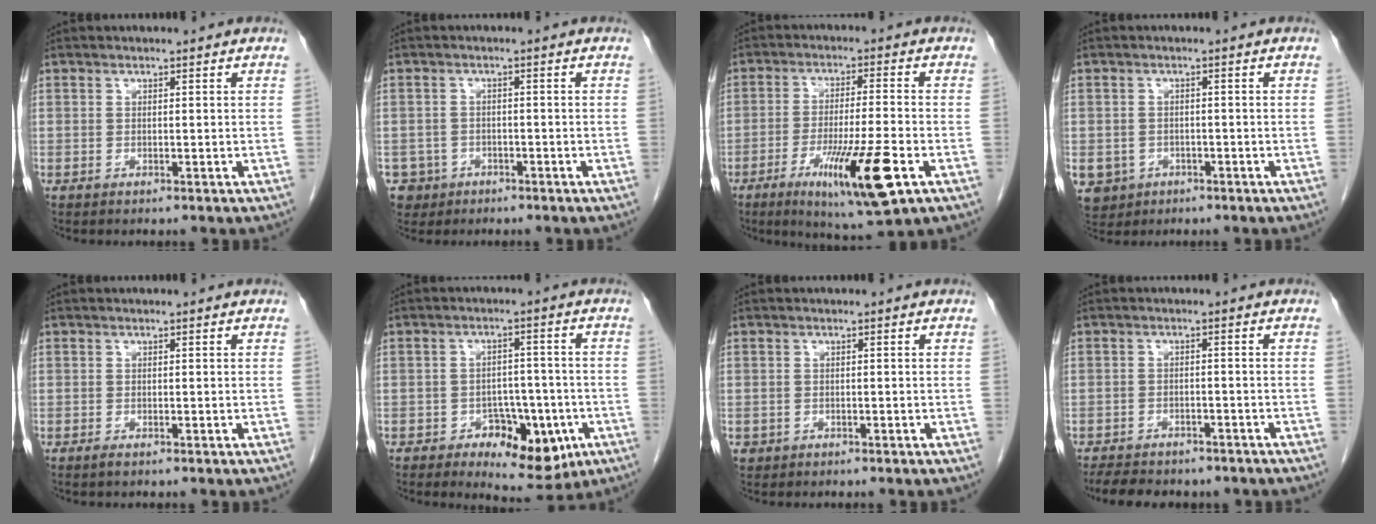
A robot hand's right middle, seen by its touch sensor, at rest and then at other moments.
{"total": 4.1, "force": [-2.1, 3.5, -0.1], "torque": [0.005, 0.011, -0.035]}
{"total": 12.6, "force": [-5.4, 0.7, 11.4], "torque": [-0.199, -0.032, -0.083]}
{"total": 6.5, "force": [-2.8, 5.7, 1.5], "torque": [-0.038, 0.003, -0.038]}
{"total": 0.5, "force": [-0.4, 0.1, 0.4], "torque": [-0.009, -0.001, -0.006]}
{"total": 9.0, "force": [-3.9, 4.8, 6.4], "torque": [-0.078, 0.009, -0.045]}
{"total": 1.0, "force": [-0.4, 0.8, 0.1], "torque": [-0.004, 0.005, -0.003]}
{"total": 10.1, "force": [-8.4, 3.8, 4.2], "torque": [-0.081, 0.000, -0.105]}